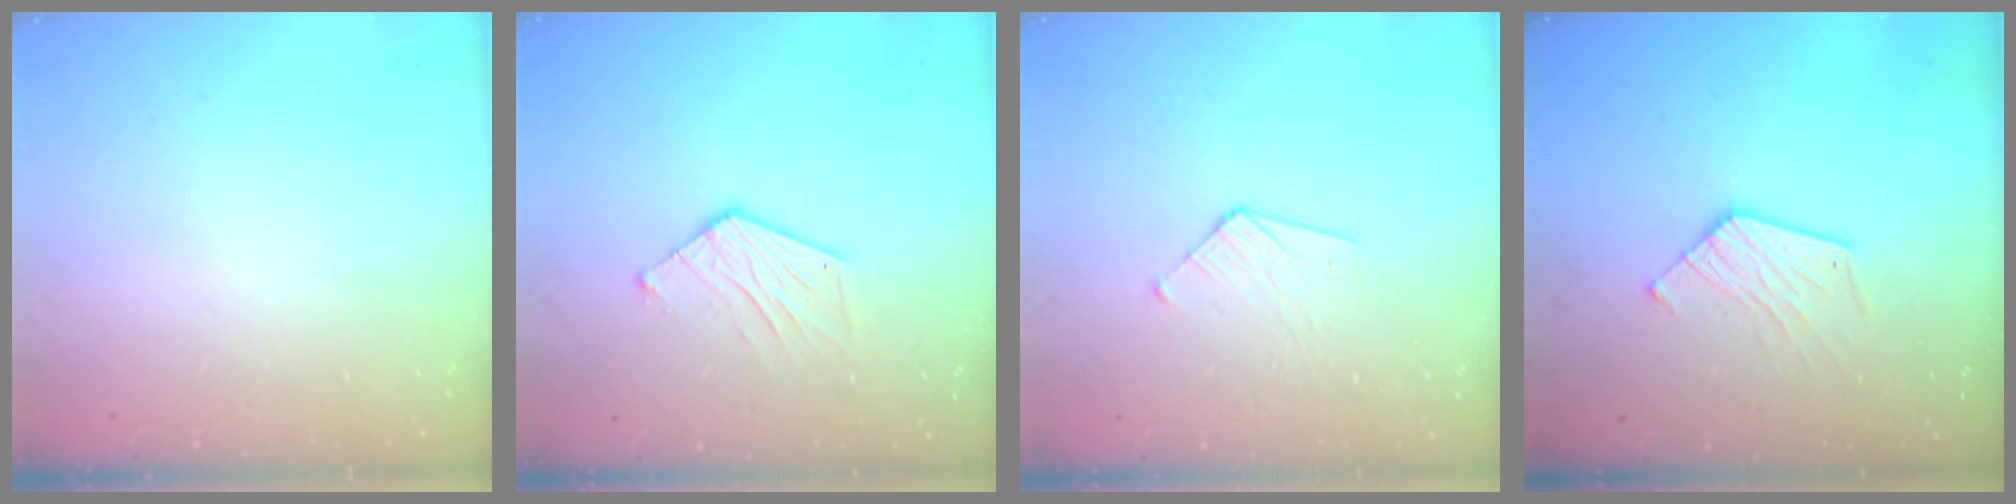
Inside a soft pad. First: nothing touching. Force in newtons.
{"total": 9.6, "press": 9.6, "slide": 0.7}
{"total": 5.7, "press": 5.7, "slide": 0.4}
{"total": 9.8, "press": 9.7, "slide": 0.6}